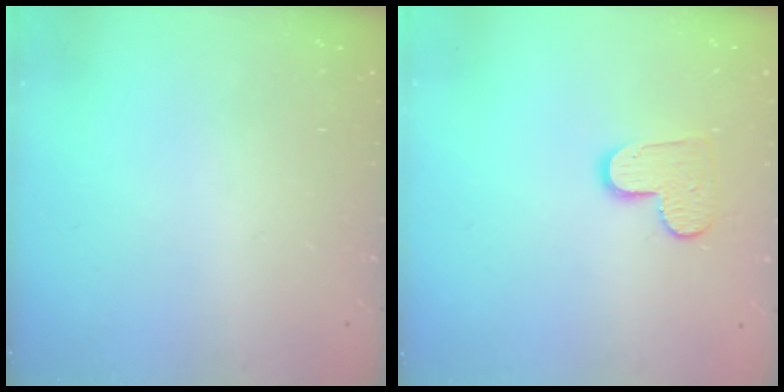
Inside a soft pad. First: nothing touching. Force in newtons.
{"total": 9.2, "press": 9.2, "slide": 0.6}